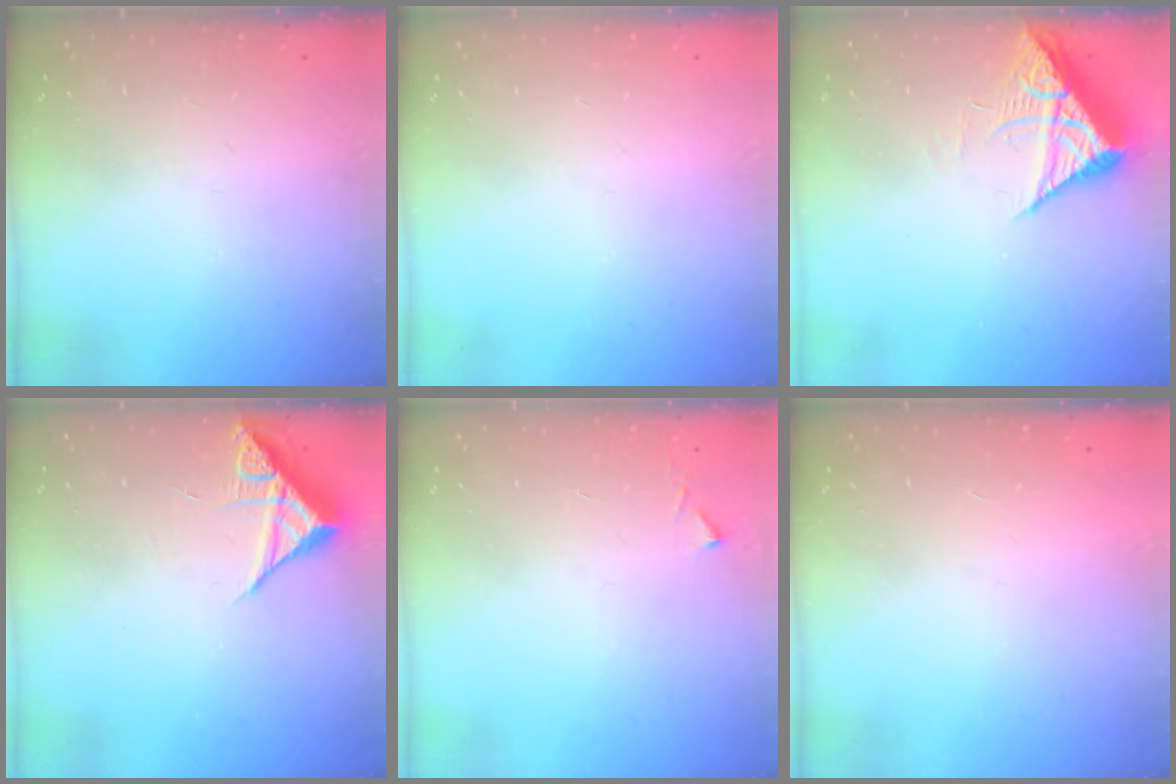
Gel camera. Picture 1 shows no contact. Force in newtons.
{"total": 0.0}
{"total": 7.5, "press": 7.5, "slide": 0.8}
{"total": 7.1, "press": 7.1, "slide": 0.3}
{"total": 4.8, "press": 4.8, "slide": 0.6}
{"total": 1.7, "press": 1.7, "slide": 0.1}